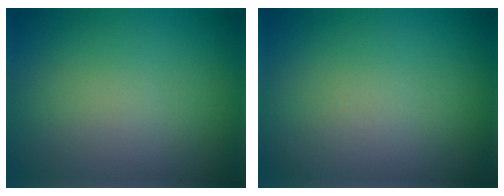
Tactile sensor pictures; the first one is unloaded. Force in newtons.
{"total": 0.7, "press": 0.7, "slide": 0.1}